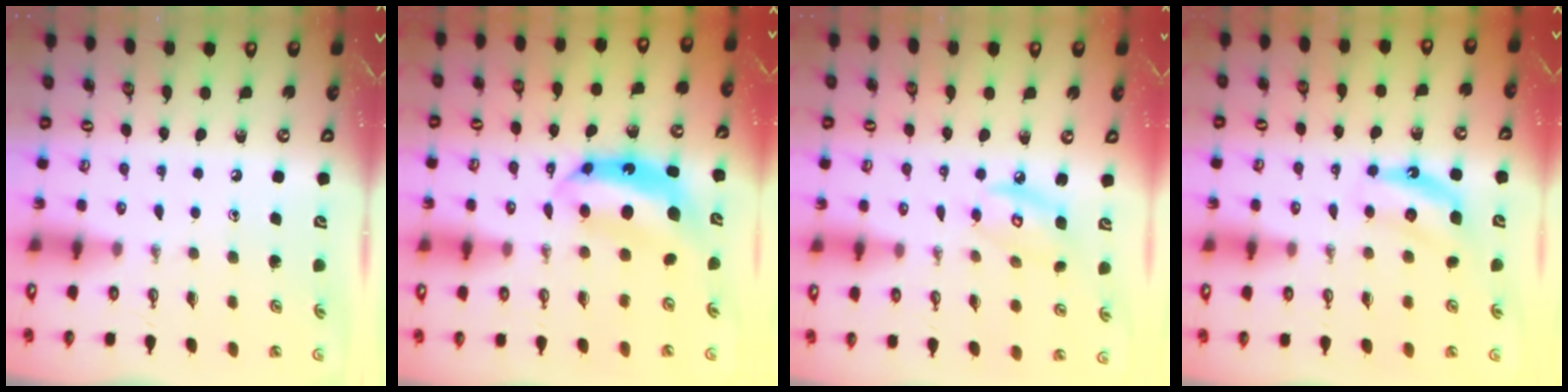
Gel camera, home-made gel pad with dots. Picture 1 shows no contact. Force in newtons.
{"total": 8.0, "press": 7.9, "slide": 0.8}
{"total": 7.4, "press": 7.4, "slide": 0.3}
{"total": 6.5, "press": 6.4, "slide": 1.0}